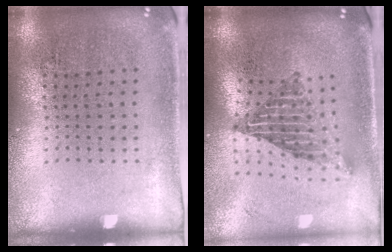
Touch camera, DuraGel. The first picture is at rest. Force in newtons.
{"total": 2.2, "press": 1.6, "slide": 1.5}